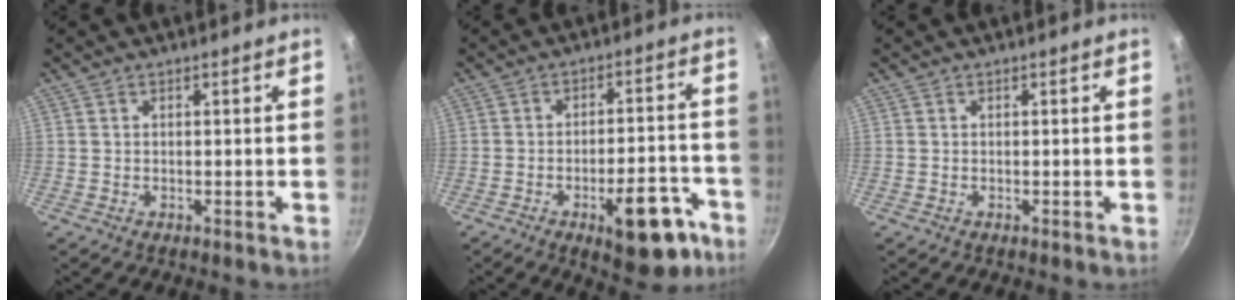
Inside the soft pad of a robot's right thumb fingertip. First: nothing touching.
{"total": 13.5, "force": [-6.8, 5.7, 10.2], "torque": [-0.091, 0.046, -0.082]}
{"total": 0.0}